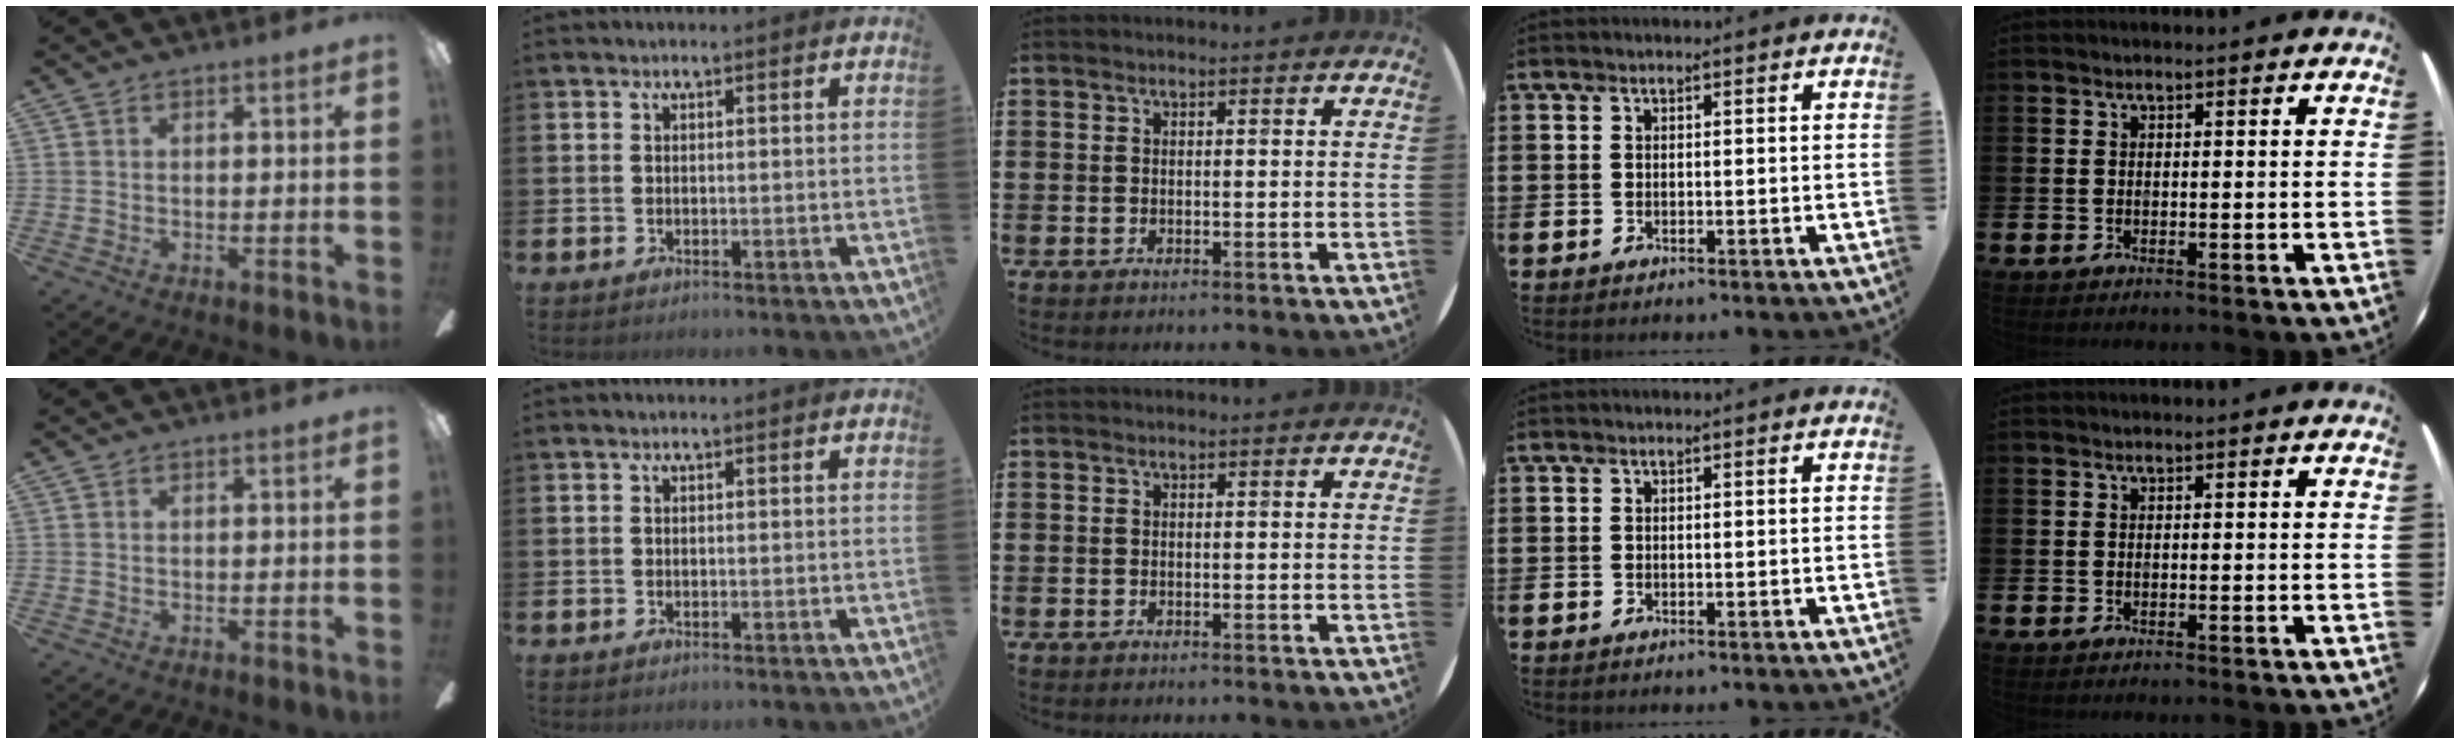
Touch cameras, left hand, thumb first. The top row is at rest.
{}